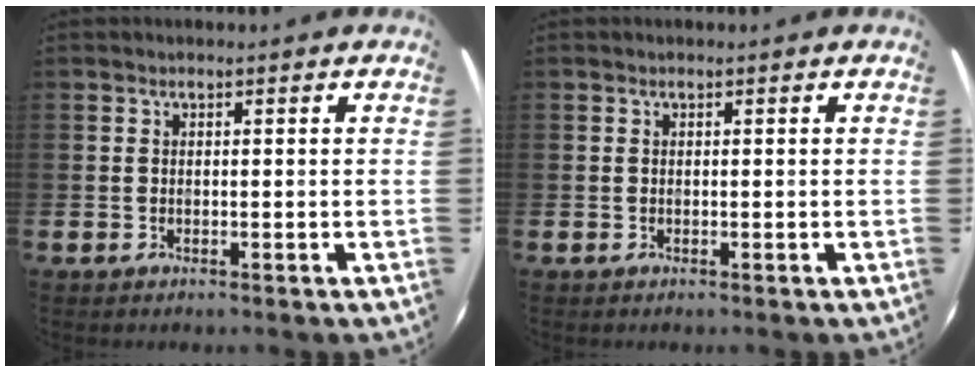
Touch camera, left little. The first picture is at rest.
{"total": 0.0}